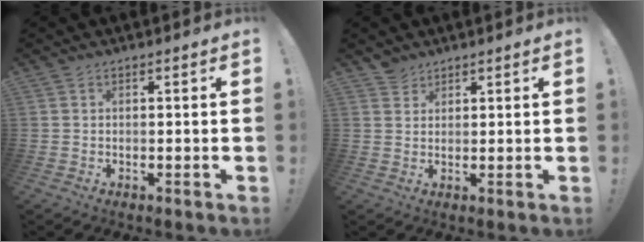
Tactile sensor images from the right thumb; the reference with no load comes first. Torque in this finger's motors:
{"motor_torque": [-0.49, 0.28, -0.15, 0.41, -0.05]}